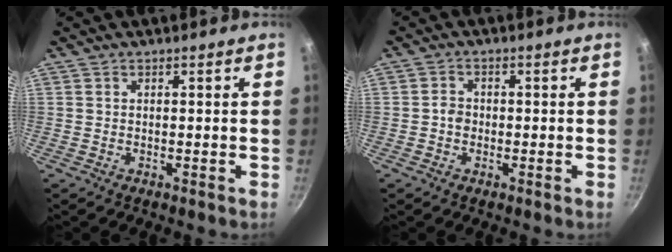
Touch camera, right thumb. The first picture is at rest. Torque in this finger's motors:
{"motor_torque": [0.59, 0.11, 0.48, 0.06, -0.01]}